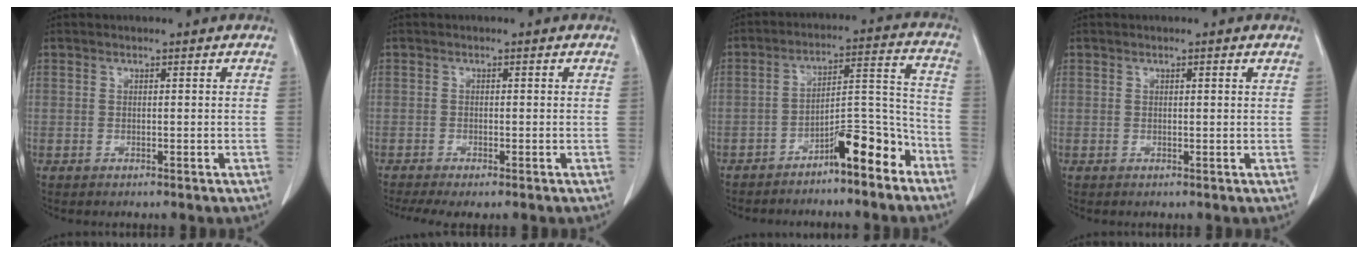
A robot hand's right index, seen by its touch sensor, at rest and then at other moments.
{"total": 5.0, "force": [-3.8, 0.9, 3.1], "torque": [-0.052, -0.012, -0.061]}
{"total": 9.5, "force": [-6.8, 1.9, 6.4], "torque": [-0.094, 0.033, -0.108]}
{"total": 0.7, "force": [0.4, 0.1, 0.6], "torque": [-0.010, 0.001, 0.004]}